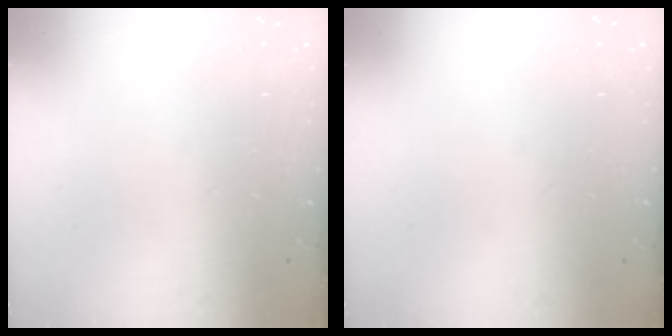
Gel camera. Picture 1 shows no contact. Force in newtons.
{"total": 0.0}